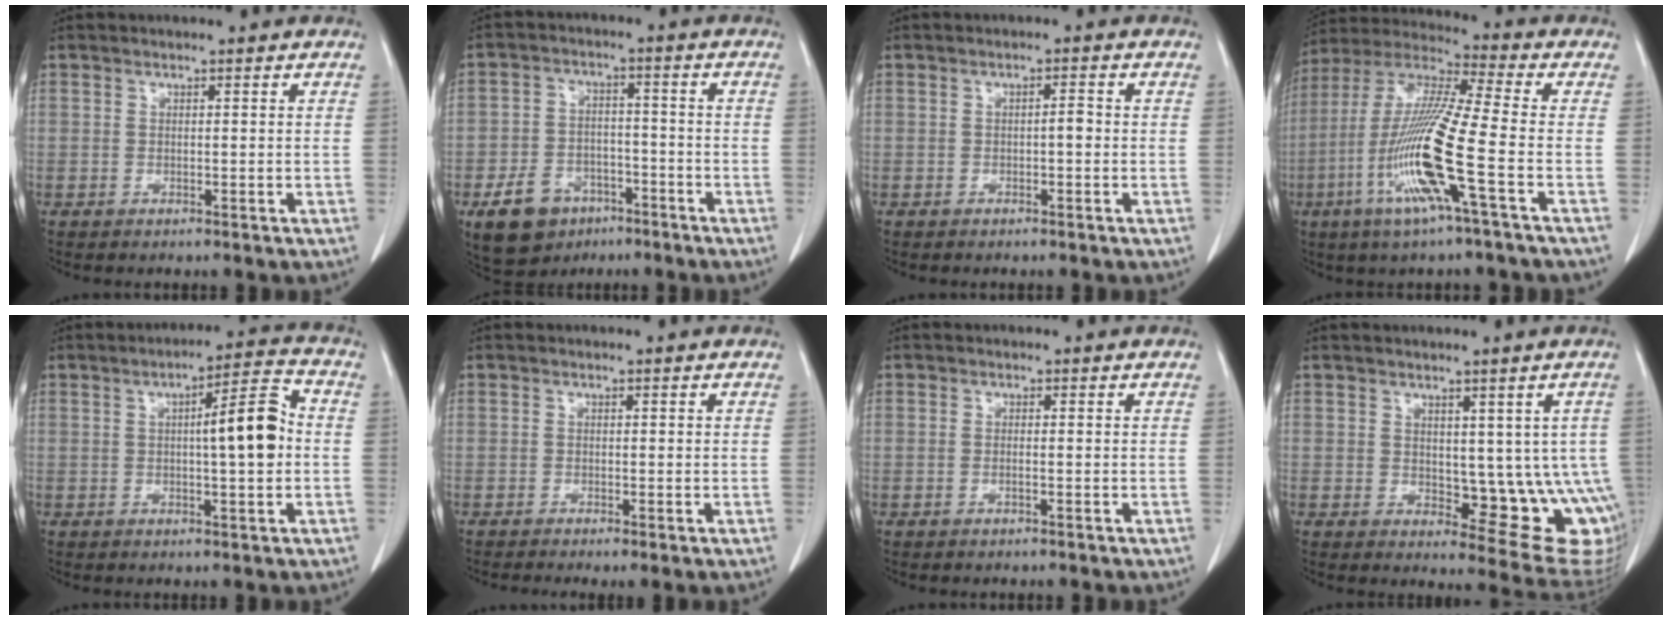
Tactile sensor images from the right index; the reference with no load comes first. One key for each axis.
{"total": 9.0, "fx": -5.3, "fy": 6.1, "fz": 4.0, "tx": -0.083, "ty": 0.007, "tz": -0.082}
{"total": 1.3, "fx": -0.3, "fy": 0.3, "fz": 1.2, "tx": -0.017, "ty": 0.003, "tz": -0.006}
{"total": 15.9, "fx": -5.1, "fy": -0.5, "fz": 15.1, "tx": -0.312, "ty": -0.014, "tz": -0.109}
{"total": 8.3, "fx": 0.2, "fy": 1.3, "fz": 8.2, "tx": -0.115, "ty": 0.020, "tz": -0.001}
{"total": 1.6, "fx": -0.9, "fy": 0.3, "fz": 1.3, "tx": -0.022, "ty": -0.005, "tz": -0.016}
{"total": 0.5, "fx": -0.2, "fy": -0.1, "fz": 0.5, "tx": -0.009, "ty": 0.001, "tz": -0.005}
{"total": 11.0, "fx": 0.4, "fy": 5.3, "fz": 9.7, "tx": -0.094, "ty": -0.010, "tz": 0.016}